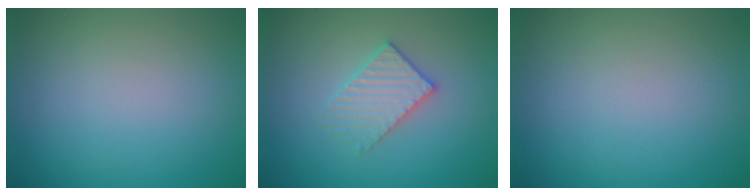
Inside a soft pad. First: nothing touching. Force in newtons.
{"total": 3.0, "press": 3.0, "slide": 0.5}
{"total": 0.0}